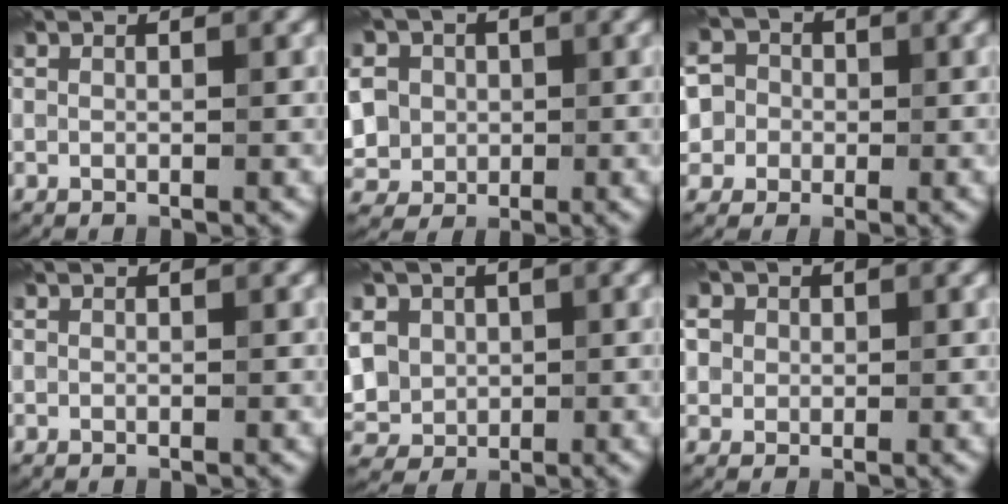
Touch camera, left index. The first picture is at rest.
{"total": 10.2, "force": [1.6, 8.8, 4.9], "torque": [-0.114, 0.021, 0.005]}
{"total": 7.2, "force": [0.4, 6.7, 2.5], "torque": [-0.055, 0.038, -0.028]}
{"total": 0.0}
{"total": 7.2, "force": [1.1, 6.0, 3.8], "torque": [-0.092, 0.023, 0.003]}
{"total": 11.0, "force": [4.5, 8.7, 5.1], "torque": [-0.109, 0.040, 0.037]}